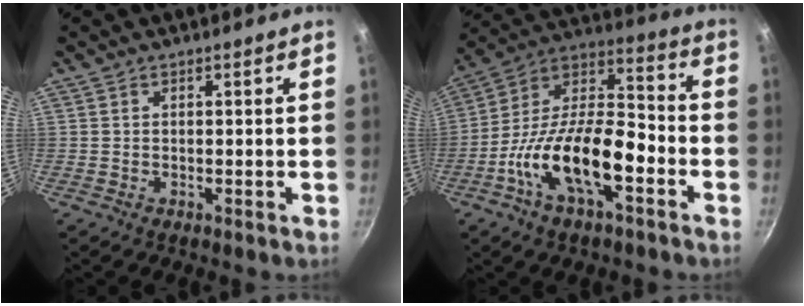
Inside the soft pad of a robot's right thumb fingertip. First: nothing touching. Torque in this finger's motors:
{"motor_torque": [0.41, 0.39, 1.40, -1.37, 0.25]}